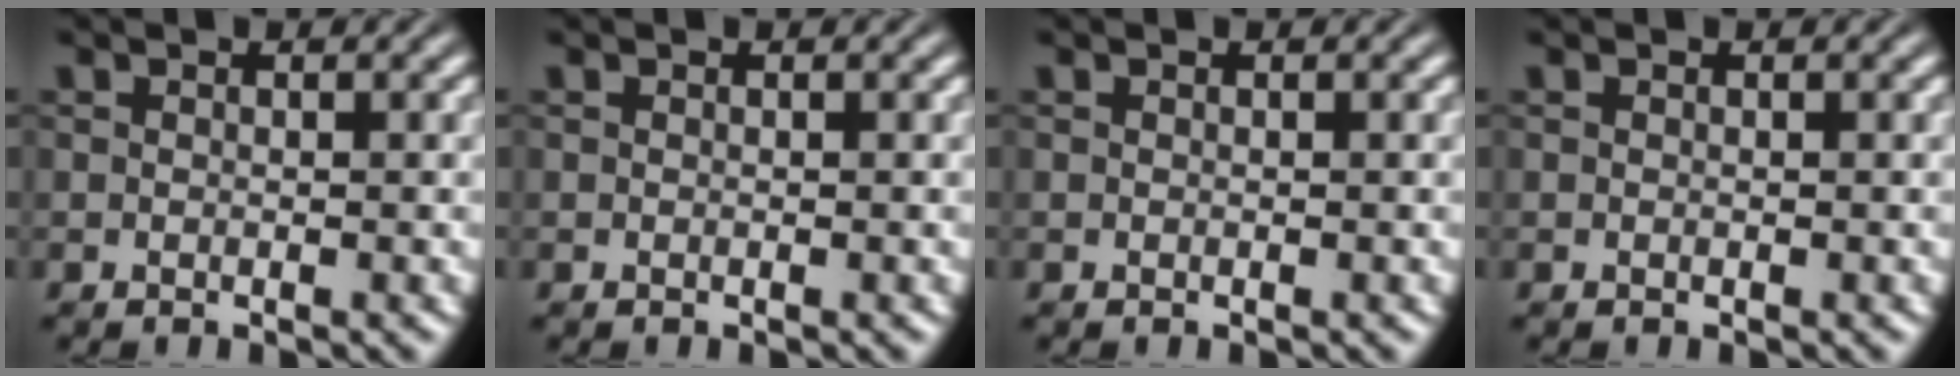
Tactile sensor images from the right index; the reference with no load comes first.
{"total": 0.0}
{"total": 0.0}
{"total": 0.0}